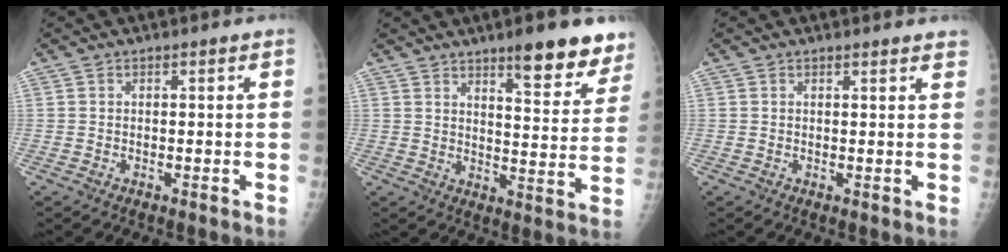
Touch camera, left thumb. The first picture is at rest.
{"total": 12.9, "force": [9.1, 3.6, 8.3], "torque": [-0.066, -0.057, 0.126]}
{"total": 2.5, "force": [2.4, 0.3, 0.6], "torque": [-0.004, -0.010, 0.019]}